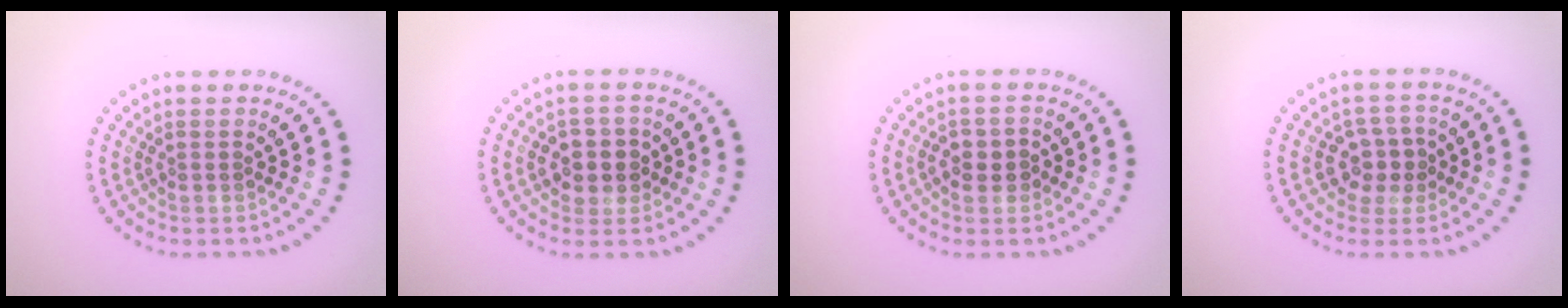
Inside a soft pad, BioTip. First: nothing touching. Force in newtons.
{"total": 3.1, "press": 3.0, "slide": 0.8}
{"total": 2.3, "press": 2.2, "slide": 0.5}
{"total": 2.9, "press": 2.7, "slide": 1.0}